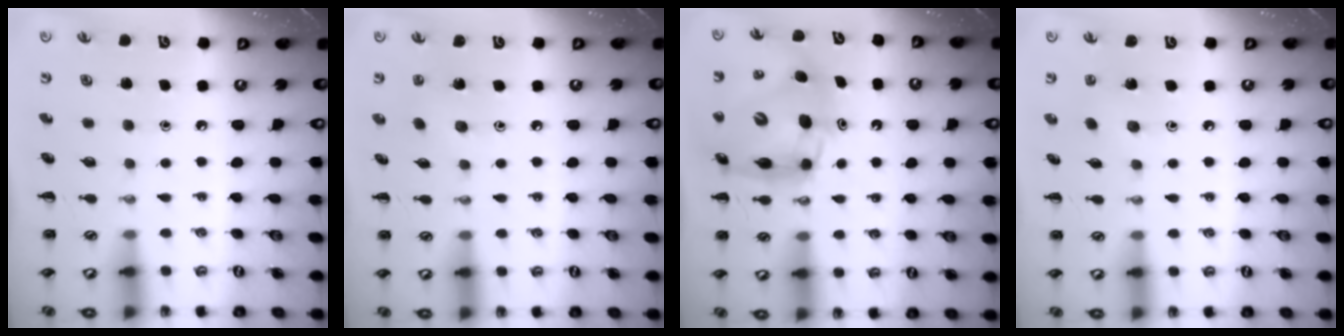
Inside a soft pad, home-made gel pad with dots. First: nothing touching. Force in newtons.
{"total": 2.2, "press": 2.1, "slide": 0.7}
{"total": 11.4, "press": 10.8, "slide": 3.8}
{"total": 2.2, "press": 2.1, "slide": 0.7}